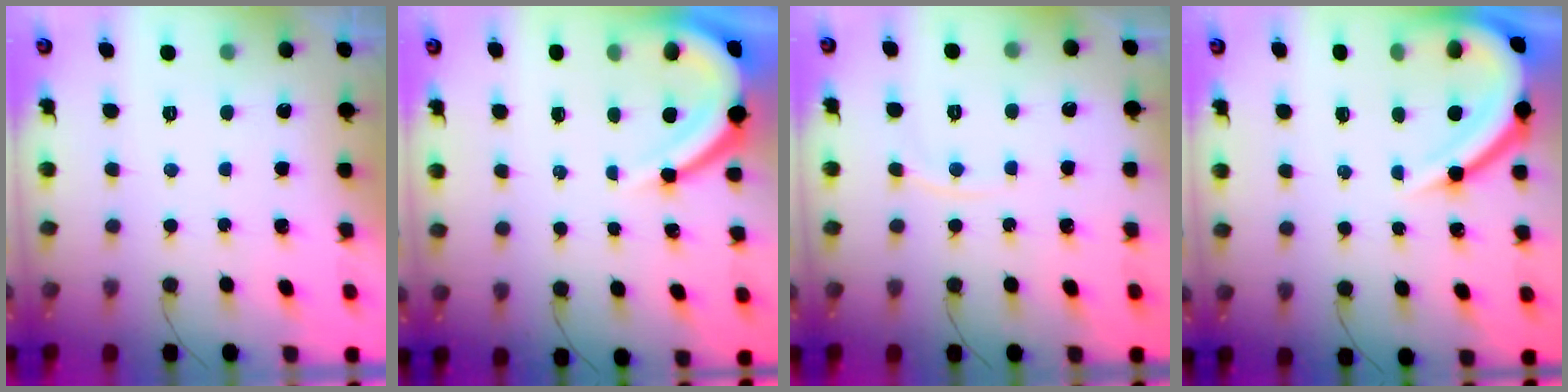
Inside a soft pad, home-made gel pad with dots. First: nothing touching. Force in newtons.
{"total": 9.8, "press": 9.8, "slide": 1.2}
{"total": 4.9, "press": 4.8, "slide": 0.7}
{"total": 11.7, "press": 11.7, "slide": 0.7}